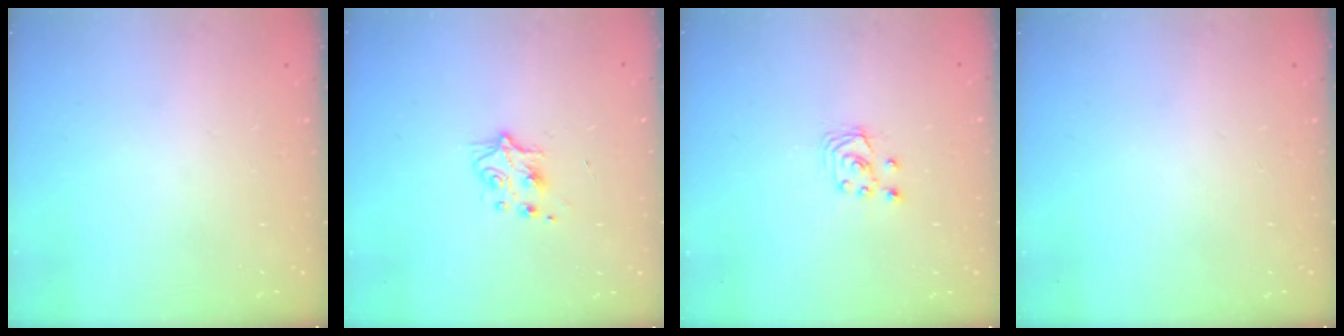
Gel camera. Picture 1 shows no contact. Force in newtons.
{"total": 5.5, "press": 5.4, "slide": 0.7}
{"total": 3.0, "press": 3.0, "slide": 0.3}
{"total": 0.0}